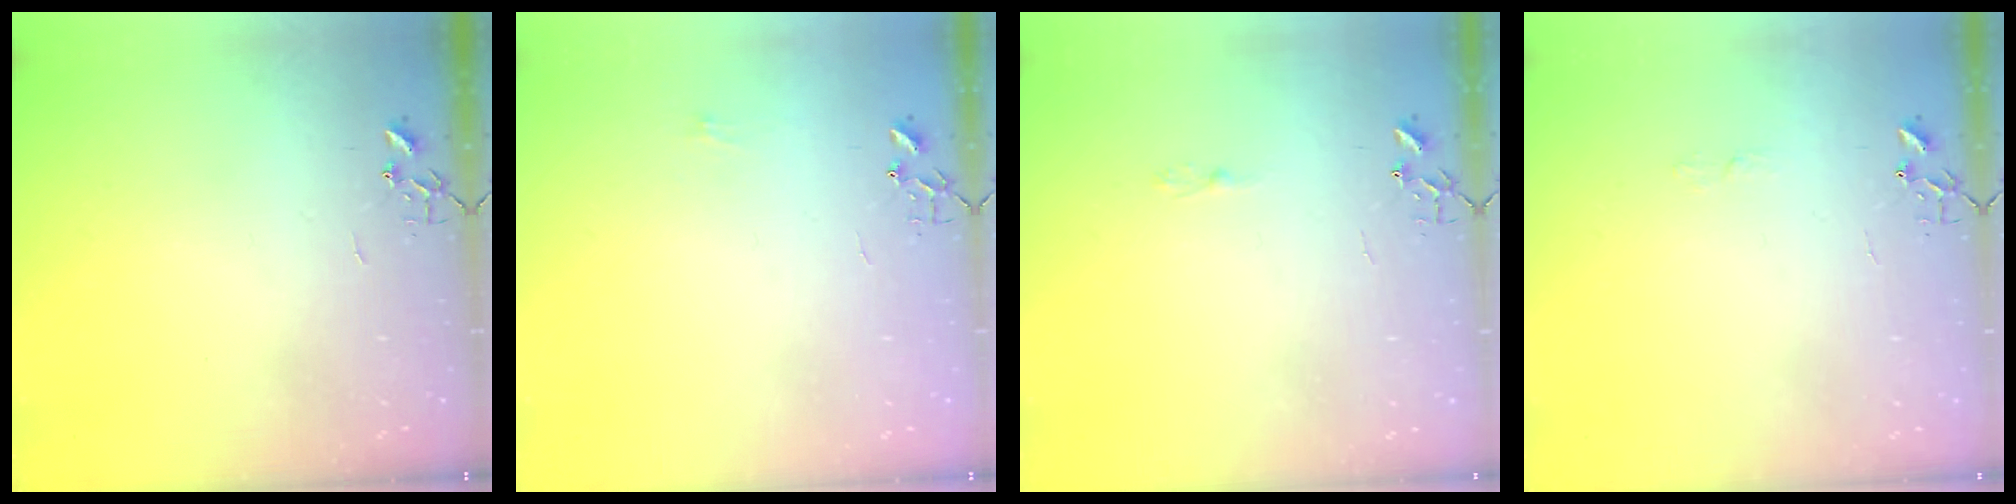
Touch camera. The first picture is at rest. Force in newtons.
{"total": 5.0, "press": 5.0, "slide": 0.7}
{"total": 2.5, "press": 2.5, "slide": 0.3}
{"total": 3.6, "press": 3.6, "slide": 0.4}